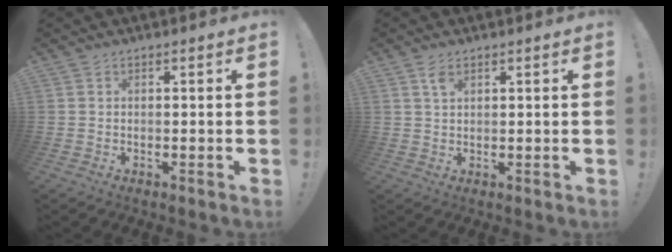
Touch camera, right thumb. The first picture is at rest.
{"total": 2.7, "force": [1.6, 1.3, 1.8], "torque": [-0.024, -0.007, 0.026]}